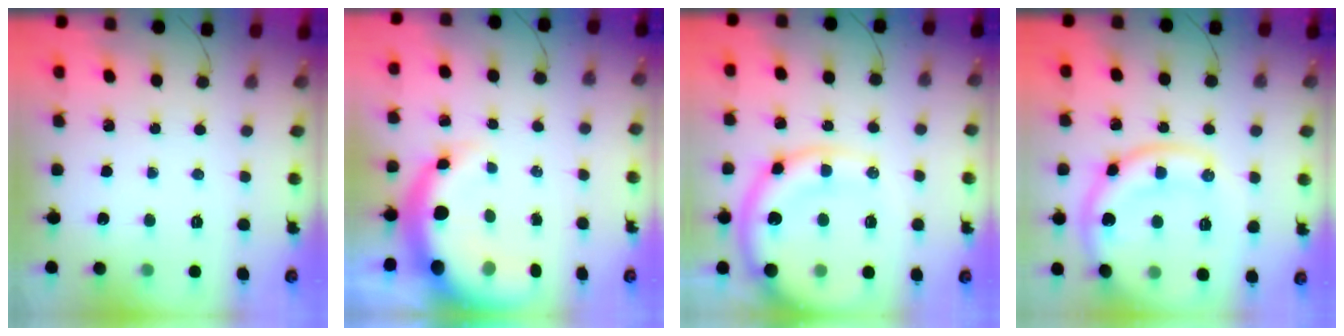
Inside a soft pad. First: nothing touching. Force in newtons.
{"total": 9.1, "press": 8.7, "slide": 2.4}
{"total": 14.6, "press": 14.1, "slide": 3.7}
{"total": 15.6, "press": 15.5, "slide": 1.1}